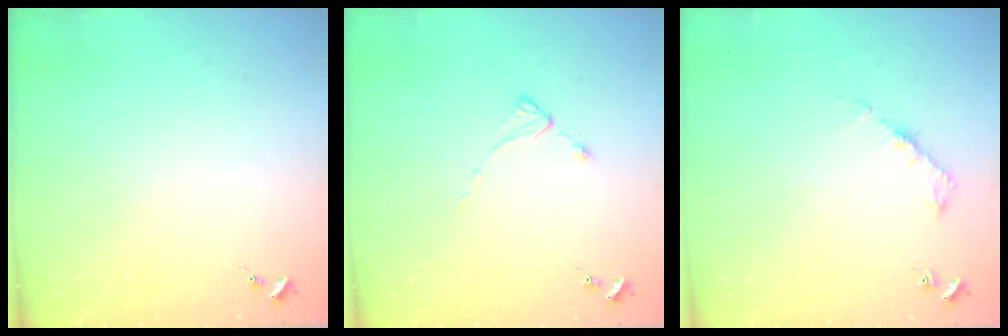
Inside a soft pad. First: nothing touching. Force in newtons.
{"total": 2.1, "press": 2.0, "slide": 0.4}
{"total": 4.2, "press": 4.1, "slide": 0.6}